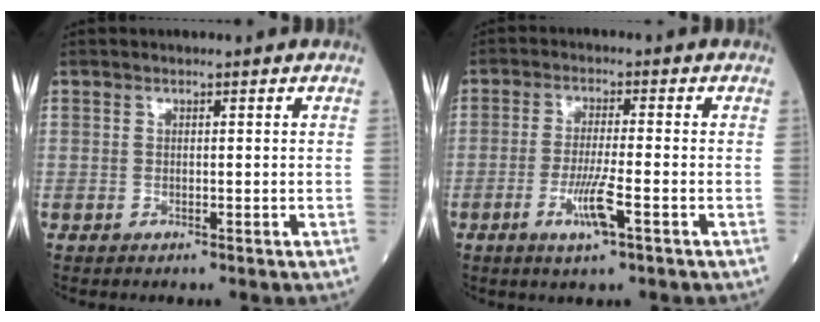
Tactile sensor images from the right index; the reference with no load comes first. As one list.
[{"total": 5.6, "force": [-2.3, -0.1, 5.1], "torque": [-0.100, -0.011, -0.044]}]